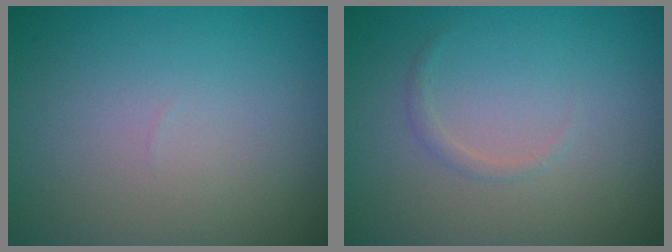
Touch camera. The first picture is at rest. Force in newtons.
{"total": 0.7, "press": 0.7, "slide": 0.1}